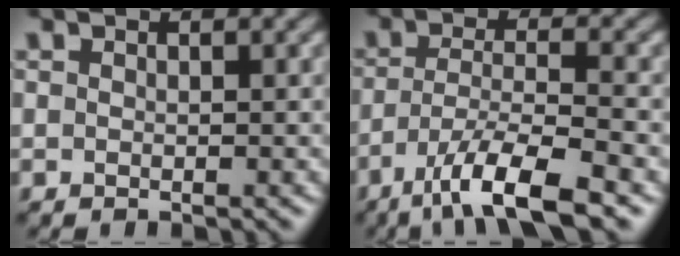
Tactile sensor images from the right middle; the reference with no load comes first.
{"total": 7.4, "force": [-4.6, 1.6, 5.6], "torque": [-0.095, 0.000, -0.085]}